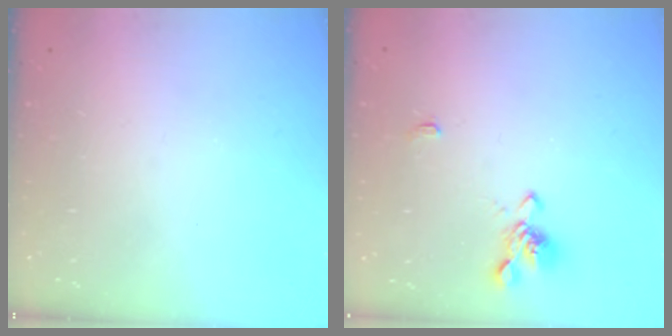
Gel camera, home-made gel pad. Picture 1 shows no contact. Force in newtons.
{"total": 1.5, "press": 1.2, "slide": 0.9}